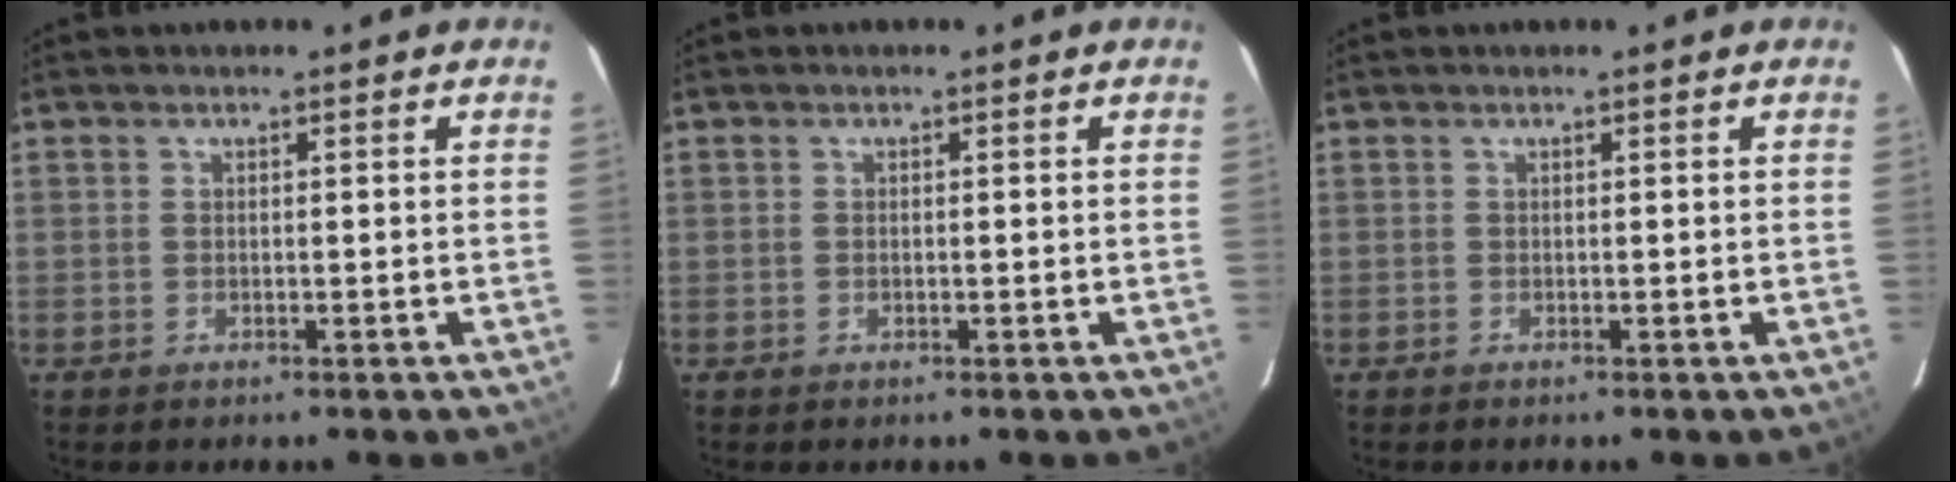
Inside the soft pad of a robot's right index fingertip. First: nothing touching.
{"total": 0.0}
{"total": 0.0}